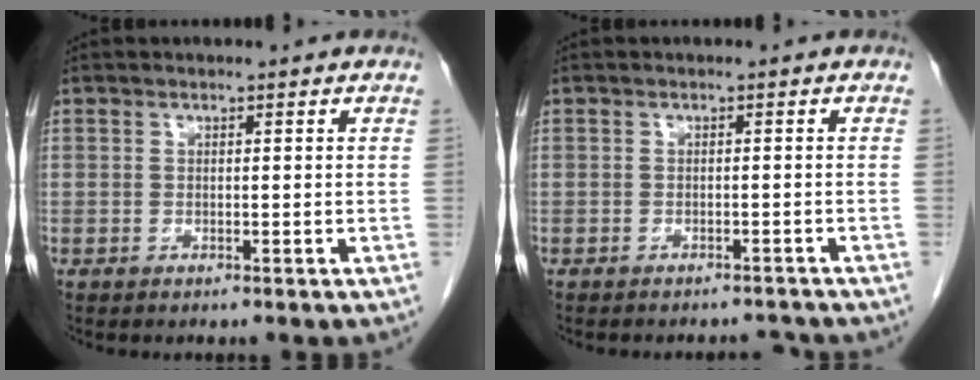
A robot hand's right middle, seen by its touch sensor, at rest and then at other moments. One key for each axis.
{"total": 4.1, "fx": -4.0, "fy": 0.8, "fz": 0.4, "tx": 0.002, "ty": 0.001, "tz": -0.048}